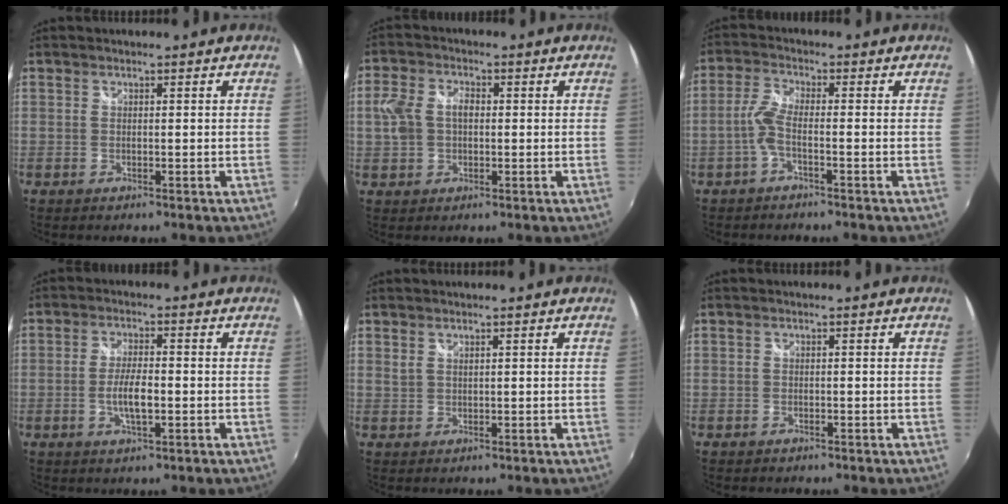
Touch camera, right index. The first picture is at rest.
{"total": 6.5, "force": [0.2, 4.7, 4.6], "torque": [-0.096, 0.013, 0.005]}
{"total": 3.6, "force": [-1.6, 0.4, 3.3], "torque": [-0.080, 0.006, -0.034]}
{"total": 5.2, "force": [-1.3, 1.5, 4.8], "torque": [-0.096, -0.002, -0.023]}
{"total": 0.8, "force": [0.8, 0.2, 0.3], "torque": [-0.005, 0.000, 0.014]}
{"total": 1.0, "force": [-0.7, 0.7, 0.1], "torque": [-0.006, -0.002, -0.011]}